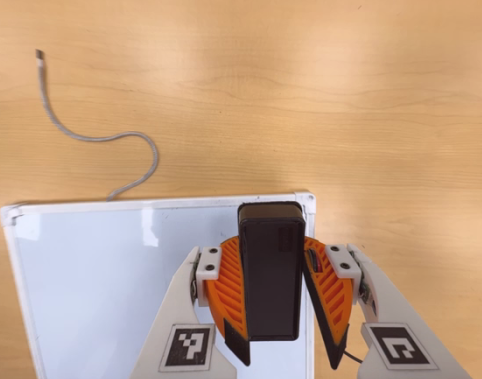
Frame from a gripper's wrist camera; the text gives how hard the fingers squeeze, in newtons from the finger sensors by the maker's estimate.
{"total": 7.9, "left": 7.6, "right": 8.3}